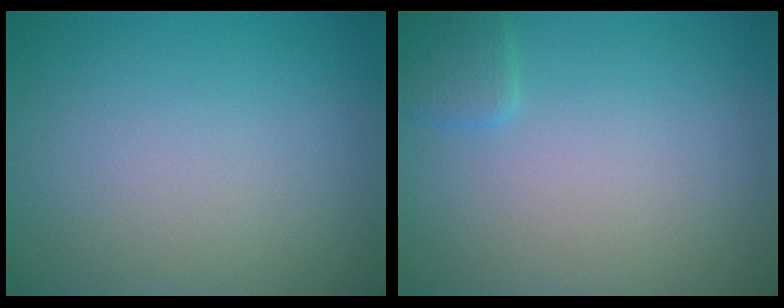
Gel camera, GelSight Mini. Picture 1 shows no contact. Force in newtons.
{"total": 1.3, "press": 1.3, "slide": 0.1}